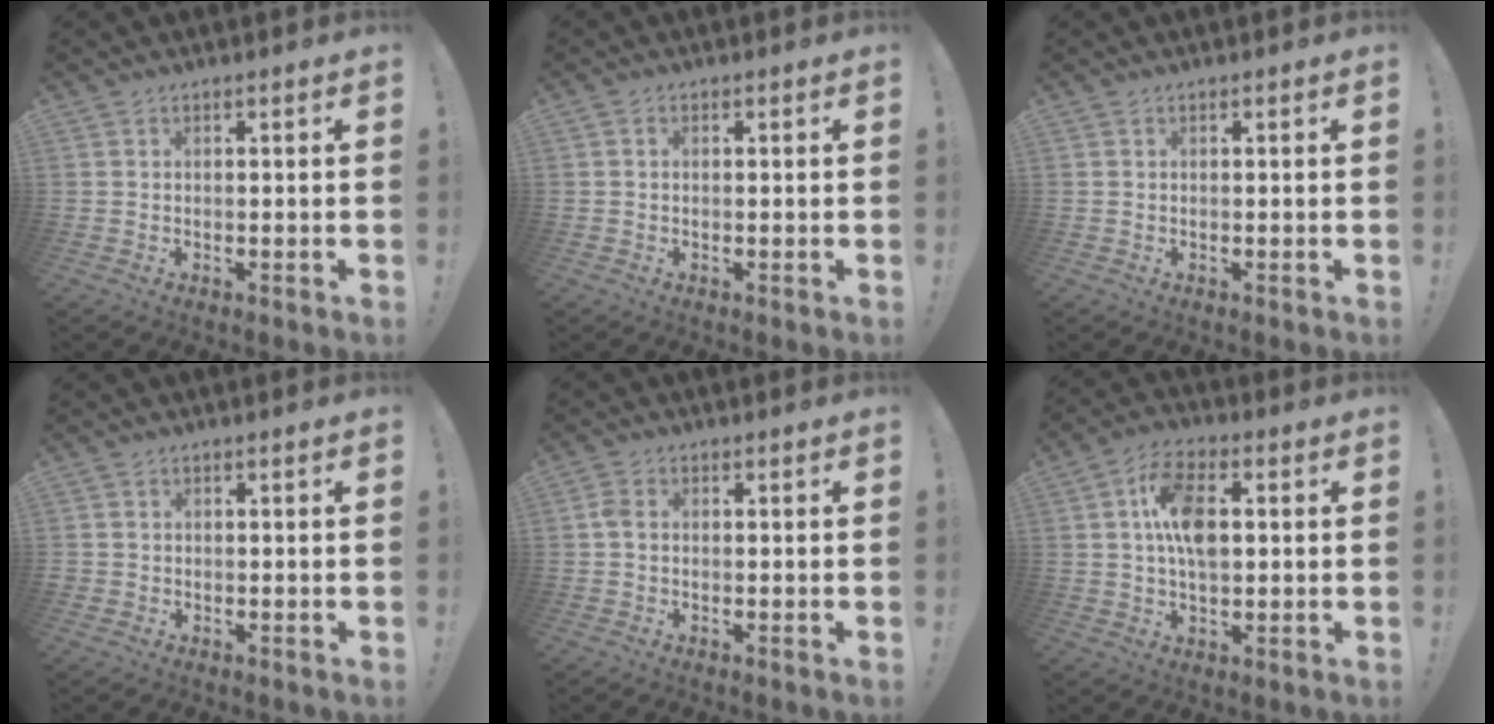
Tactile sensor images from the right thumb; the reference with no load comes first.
{"total": 0.6, "force": [-0.1, 0.5, 0.4], "torque": [-0.014, 0.005, -0.002]}
{"total": 0.0}
{"total": 1.1, "force": [-0.3, 1.1, 0.2], "torque": [-0.010, 0.005, -0.004]}
{"total": 2.6, "force": [-0.3, 1.7, 1.9], "torque": [-0.050, 0.009, -0.004]}
{"total": 11.6, "force": [1.4, 6.7, 9.3], "torque": [-0.166, 0.009, 0.027]}